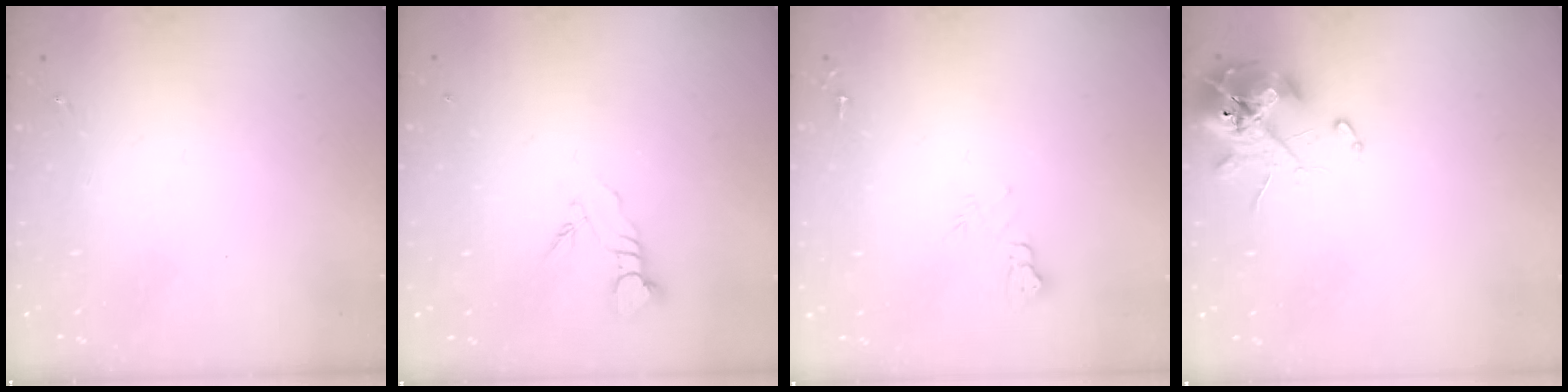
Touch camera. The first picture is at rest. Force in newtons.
{"total": 3.7, "press": 3.7, "slide": 0.4}
{"total": 7.1, "press": 7.1, "slide": 0.8}
{"total": 13.0, "press": 12.8, "slide": 1.8}